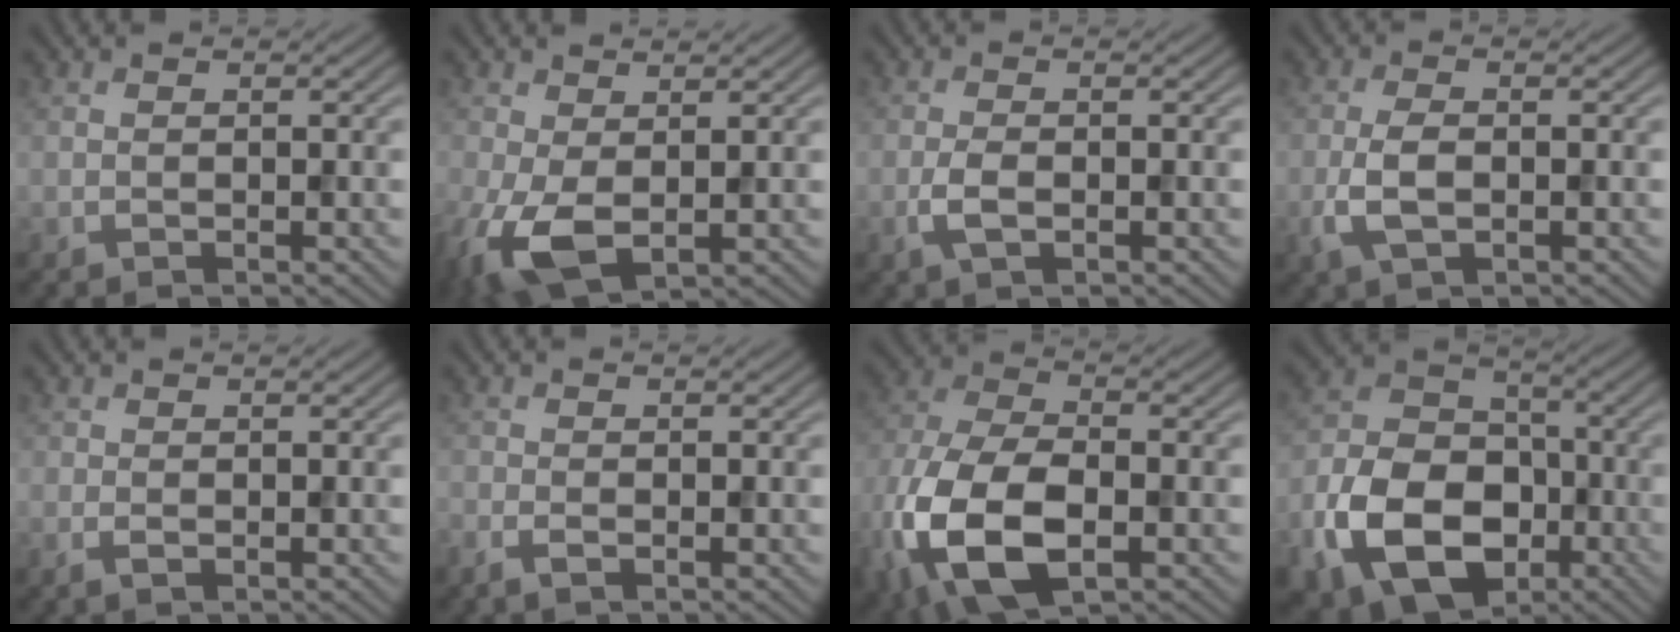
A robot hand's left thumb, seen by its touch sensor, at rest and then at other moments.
{"total": 6.6, "force": [-1.1, 3.8, 5.3], "torque": [-0.139, -0.011, -0.023]}
{"total": 2.5, "force": [-0.8, 1.1, 2.1], "torque": [-0.051, -0.004, -0.019]}
{"total": 4.0, "force": [-0.9, 1.9, 3.4], "torque": [-0.084, -0.003, -0.021]}
{"total": 1.3, "force": [-0.2, 0.9, 0.9], "torque": [-0.022, -0.002, -0.004]}
{"total": 1.6, "force": [-0.8, 0.7, 1.2], "torque": [-0.030, -0.005, -0.018]}
{"total": 16.1, "force": [-5.5, 9.1, 12.2], "torque": [-0.304, -0.041, -0.099]}
{"total": 14.3, "force": [-5.9, 10.0, 8.4], "torque": [-0.191, -0.035, -0.120]}